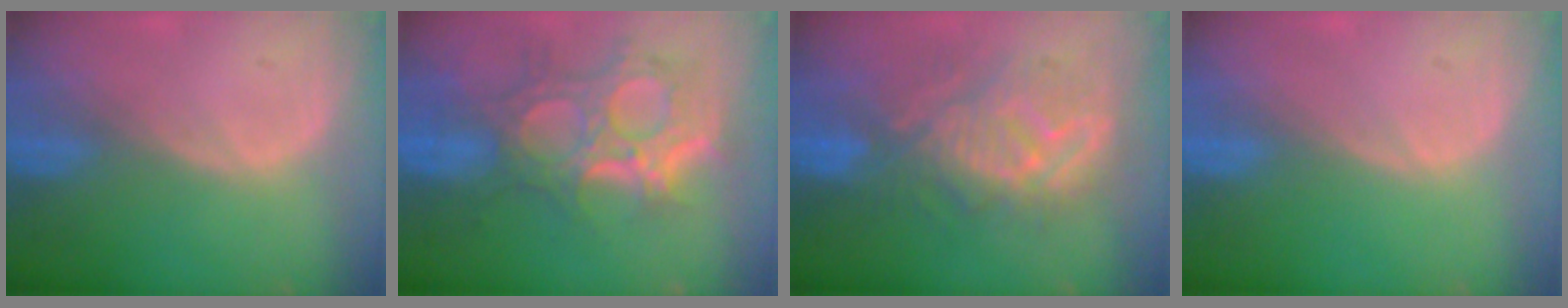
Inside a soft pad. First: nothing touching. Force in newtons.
{"total": 12.0, "press": 10.7, "slide": 5.4}
{"total": 10.2, "press": 10.0, "slide": 2.1}
{"total": 0.0}